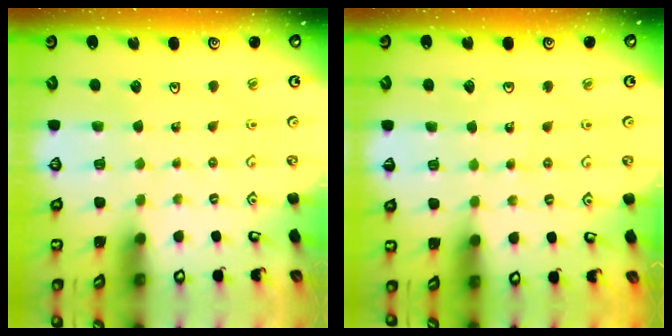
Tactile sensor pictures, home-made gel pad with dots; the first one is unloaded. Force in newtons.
{"total": 2.7, "press": 2.7, "slide": 0.3}